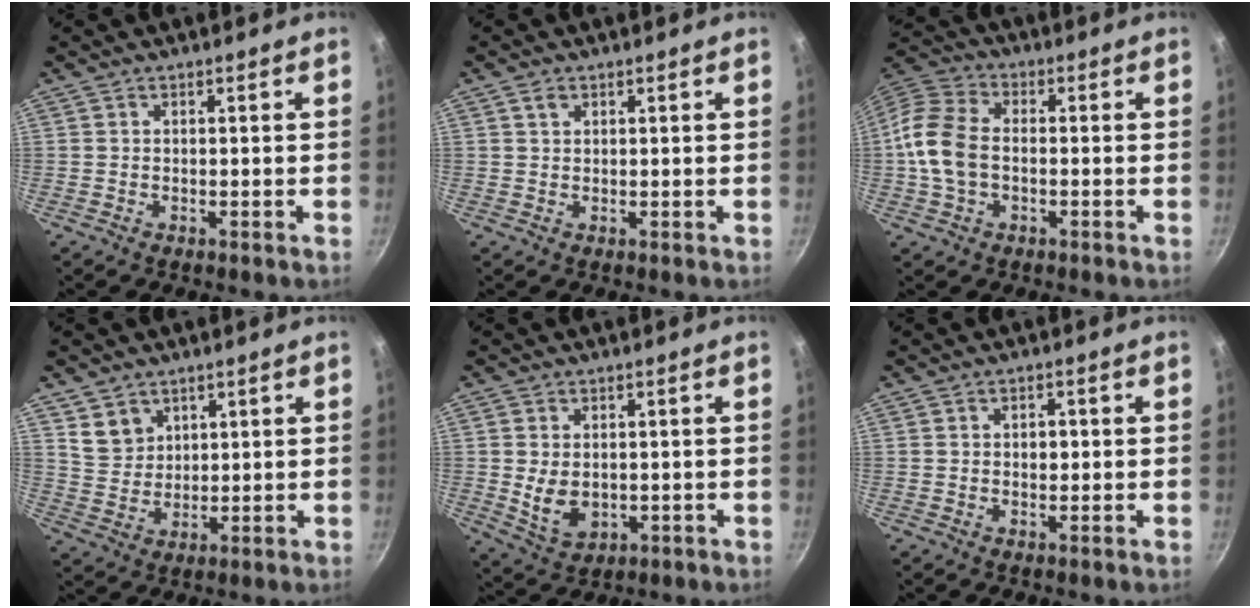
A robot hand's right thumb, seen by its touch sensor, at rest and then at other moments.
{"total": 1.6, "force": [0.9, 1.0, 0.8], "torque": [-0.012, -0.001, 0.014]}
{"total": 11.4, "force": [-1.2, 7.6, 8.4], "torque": [-0.163, 0.029, -0.037]}
{"total": 5.9, "force": [3.1, 4.7, 2.0], "torque": [-0.012, -0.012, 0.066]}
{"total": 6.8, "force": [-0.1, 4.8, 4.8], "torque": [-0.079, -0.011, 0.014]}
{"total": 2.0, "force": [0.1, 1.4, 1.4], "torque": [-0.015, 0.004, 0.001]}